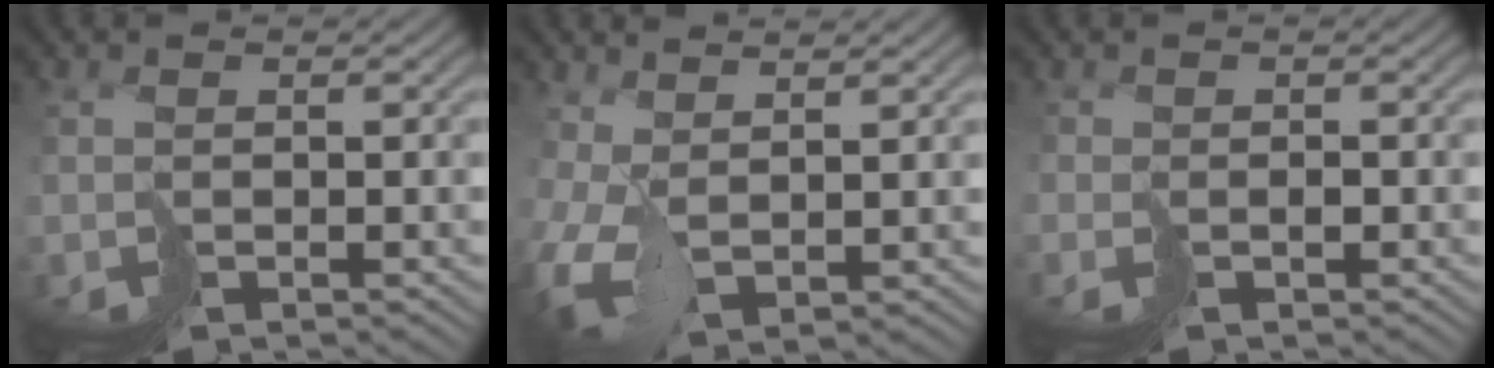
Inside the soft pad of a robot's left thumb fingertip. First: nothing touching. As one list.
[{"total": 4.1, "force": [1.7, 1.9, 3.3], "torque": [-0.092, 0.007, 0.031]}, {"total": 0.7, "force": [-0.3, 0.1, -0.6], "torque": [0.023, 0.002, -0.005]}]